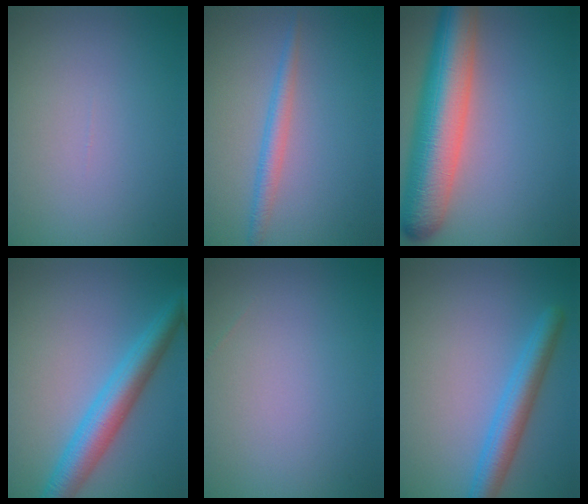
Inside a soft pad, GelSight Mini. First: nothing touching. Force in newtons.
{"total": 2.0, "press": 2.0, "slide": 0.1}
{"total": 9.9, "press": 9.9, "slide": 0.4}
{"total": 5.3, "press": 5.3, "slide": 0.2}
{"total": 0.0}
{"total": 3.9, "press": 3.9, "slide": 0.2}